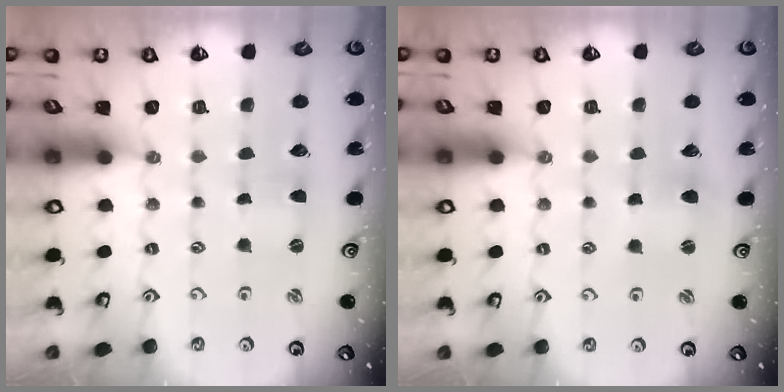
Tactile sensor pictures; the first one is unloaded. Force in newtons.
{"total": 2.7, "press": 2.6, "slide": 0.3}